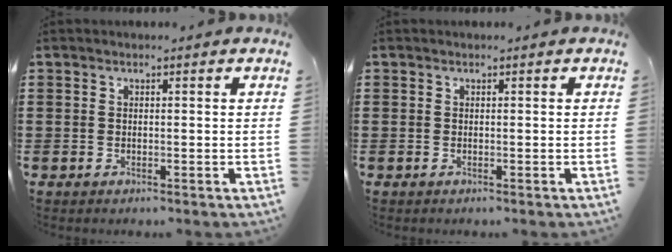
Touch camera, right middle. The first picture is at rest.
{"total": 0.0}